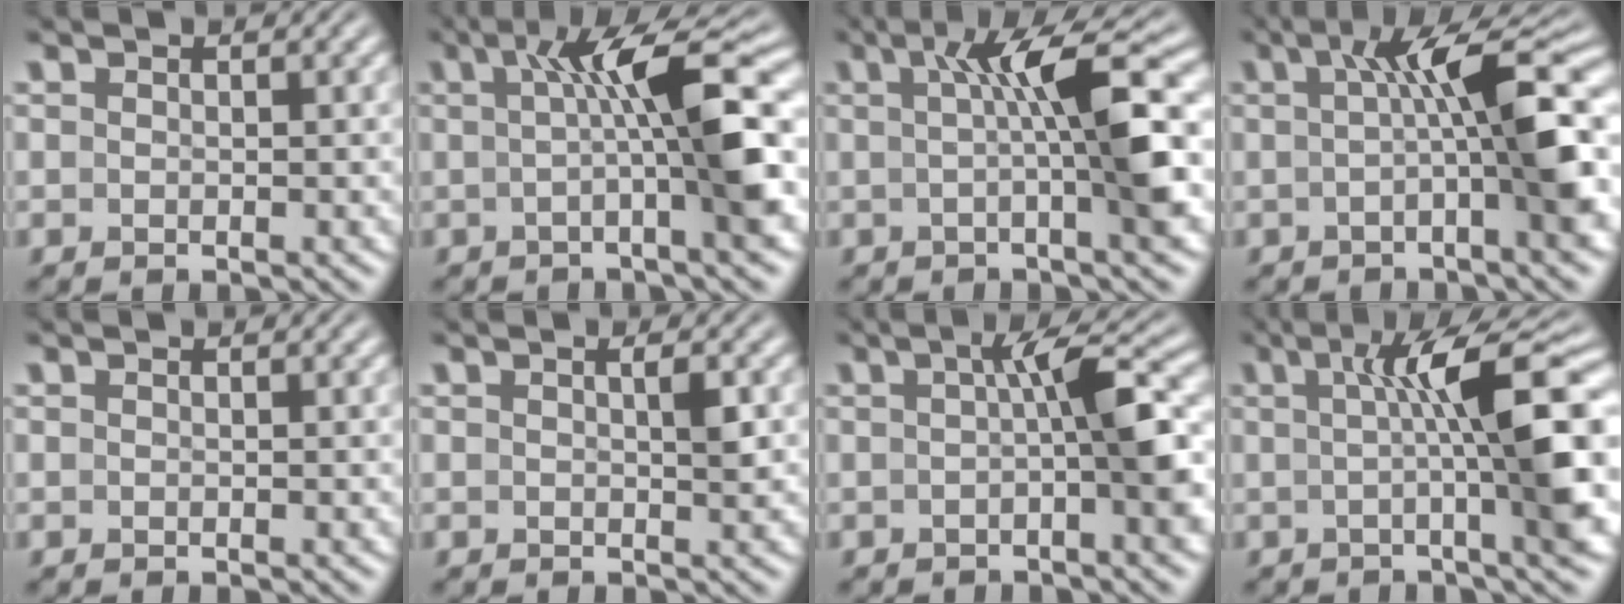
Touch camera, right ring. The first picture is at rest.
{"total": 7.8, "force": [0.0, 1.0, 7.7], "torque": [-0.126, 0.013, 0.000]}
{"total": 7.1, "force": [0.1, 0.6, 7.1], "torque": [-0.118, 0.012, 0.004]}
{"total": 7.6, "force": [-0.3, 1.1, 7.5], "torque": [-0.116, 0.009, -0.003]}
{"total": 0.0}
{"total": 1.2, "force": [0.1, -0.1, 1.2], "torque": [-0.018, -0.001, 0.001]}
{"total": 4.8, "force": [-0.4, 0.2, 4.8], "torque": [-0.072, 0.009, -0.005]}
{"total": 8.7, "force": [-0.2, 1.3, 8.6], "torque": [-0.130, 0.010, 0.001]}